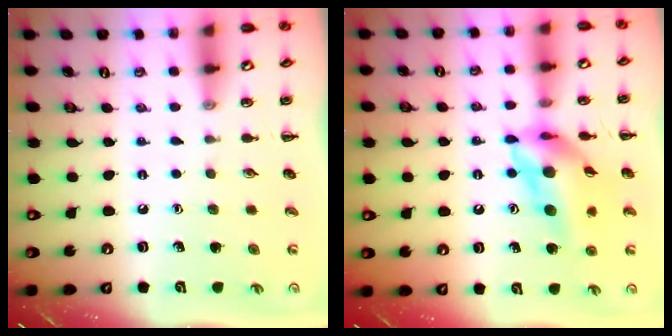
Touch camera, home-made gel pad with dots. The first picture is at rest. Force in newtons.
{"total": 13.5, "press": 12.9, "slide": 4.2}